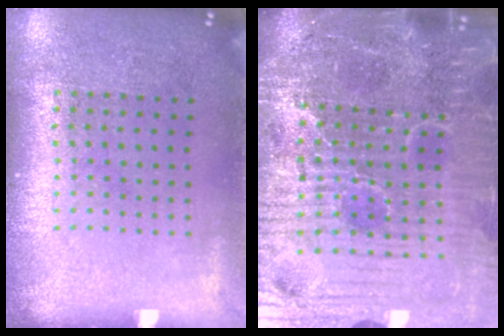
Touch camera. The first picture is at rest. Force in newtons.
{"total": 7.3, "press": 6.5, "slide": 3.3}